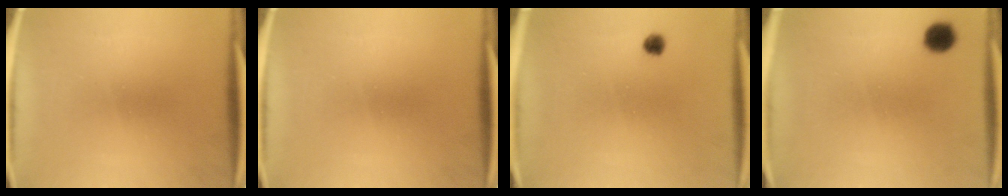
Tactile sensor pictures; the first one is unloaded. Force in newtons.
{"total": 0.0}
{"total": 1.8}
{"total": 4.2}